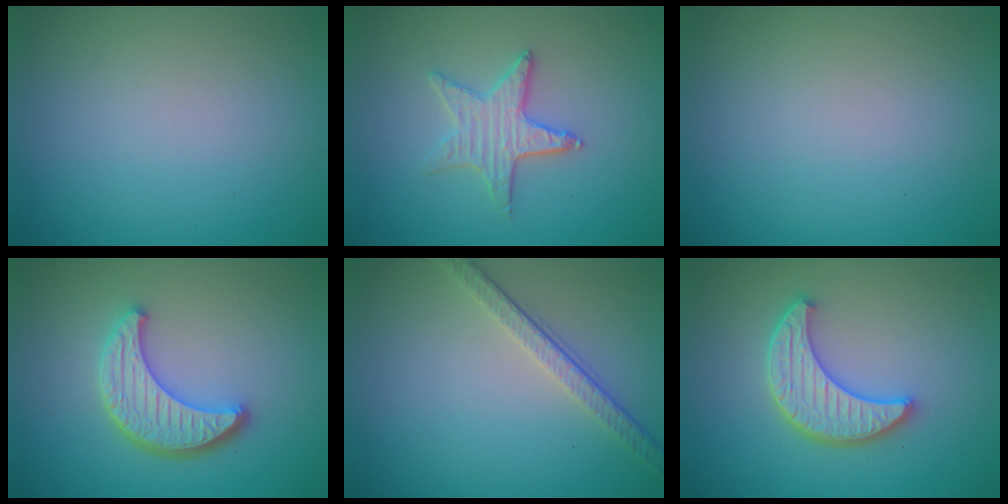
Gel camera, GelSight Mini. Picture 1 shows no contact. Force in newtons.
{"total": 2.9, "press": 2.8, "slide": 0.8}
{"total": 0.0}
{"total": 4.4, "press": 3.8, "slide": 2.3}
{"total": 3.5, "press": 2.6, "slide": 2.4}
{"total": 4.7, "press": 4.1, "slide": 2.4}